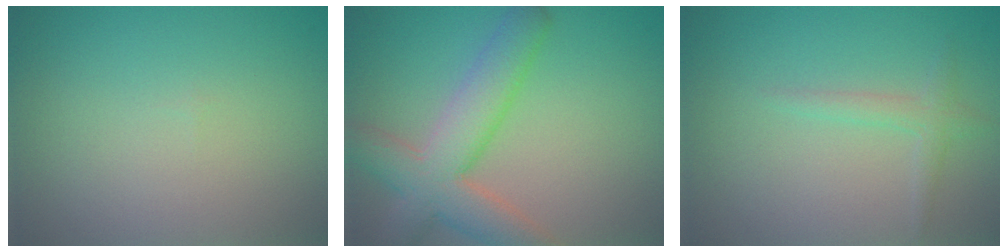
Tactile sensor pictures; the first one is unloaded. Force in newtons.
{"total": 6.6, "press": 6.5, "slide": 0.4}
{"total": 1.5, "press": 1.5, "slide": 0.1}